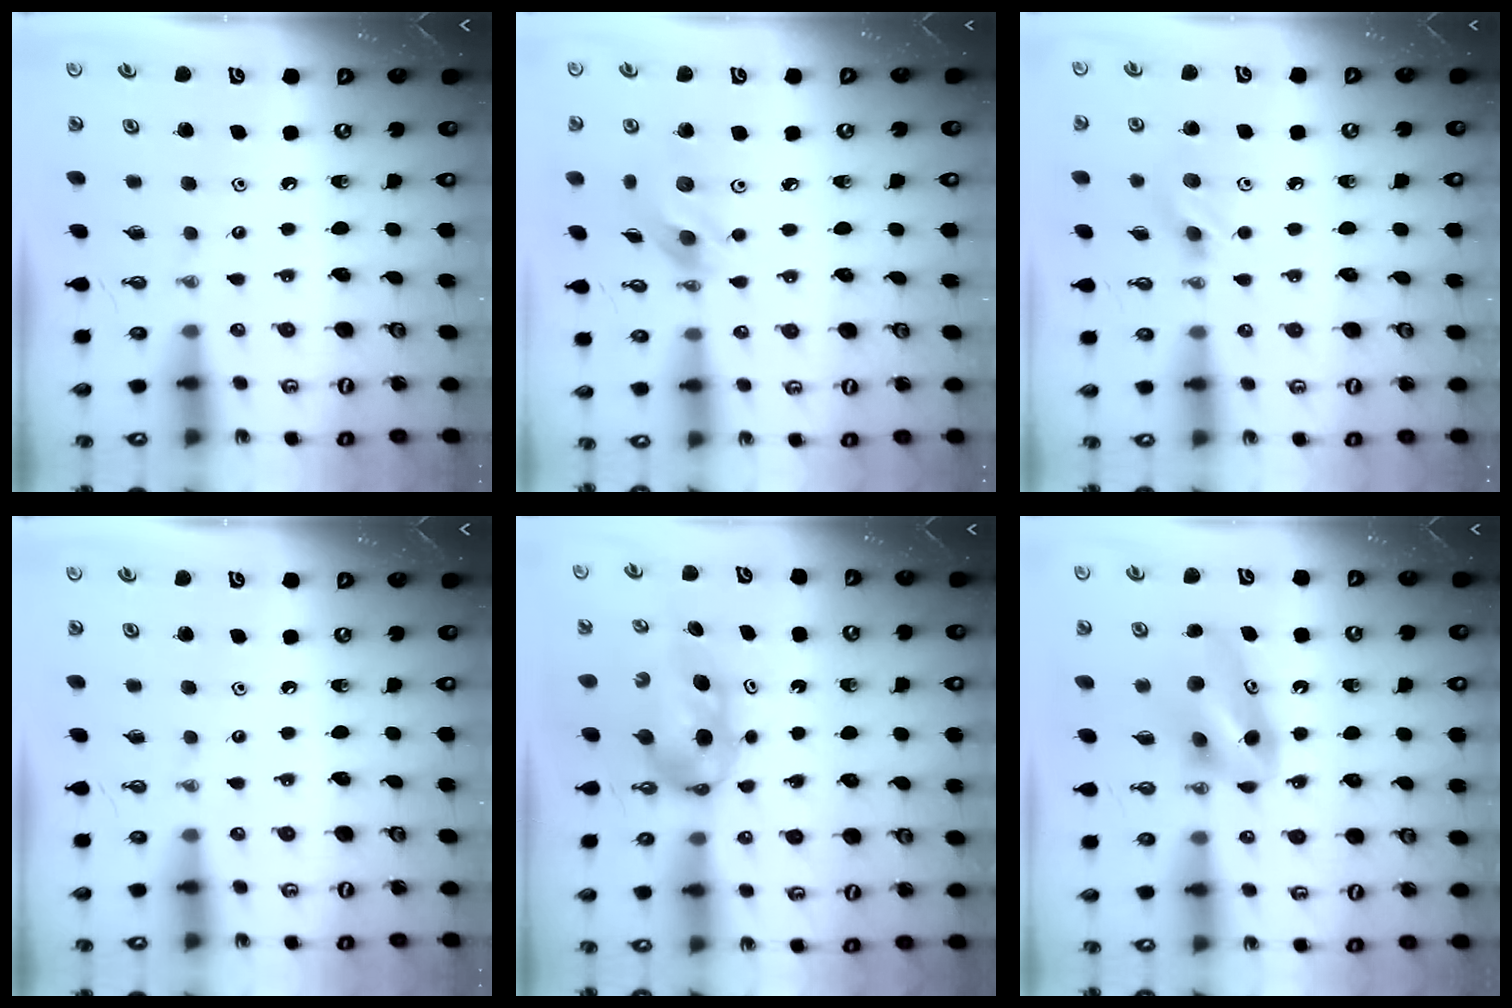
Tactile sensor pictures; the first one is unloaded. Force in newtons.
{"total": 11.5, "press": 11.5, "slide": 0.8}
{"total": 7.6, "press": 7.2, "slide": 2.4}
{"total": 0.0}
{"total": 5.6, "press": 5.4, "slide": 1.7}
{"total": 8.8, "press": 8.6, "slide": 1.4}